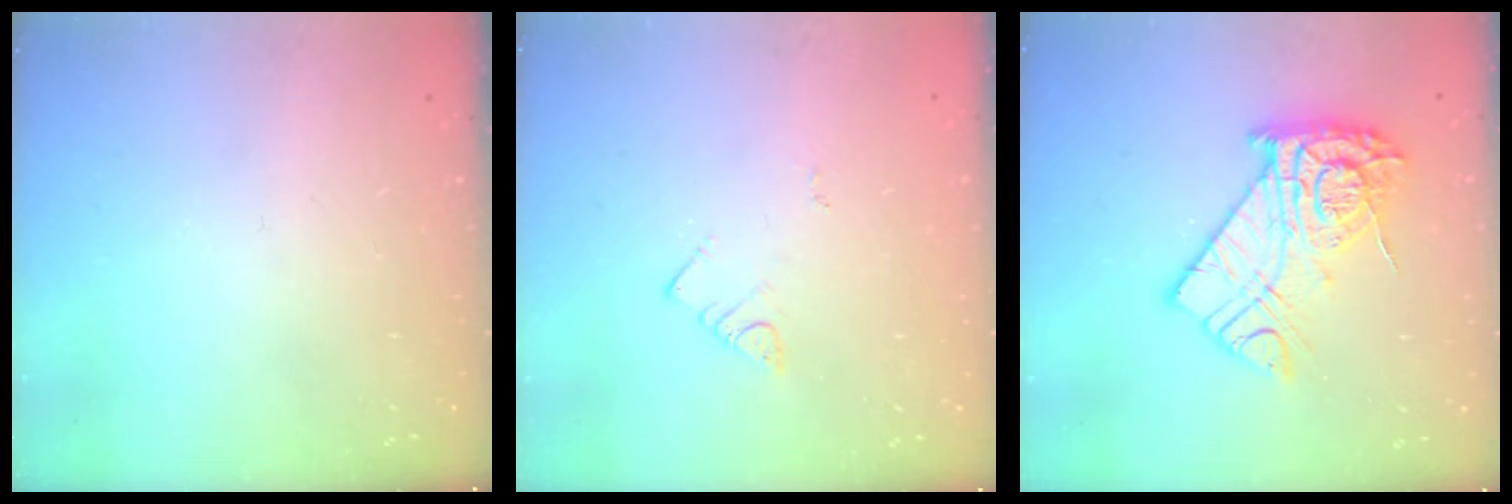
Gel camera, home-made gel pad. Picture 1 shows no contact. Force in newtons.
{"total": 3.1, "press": 3.1, "slide": 0.5}
{"total": 15.9, "press": 15.8, "slide": 1.4}